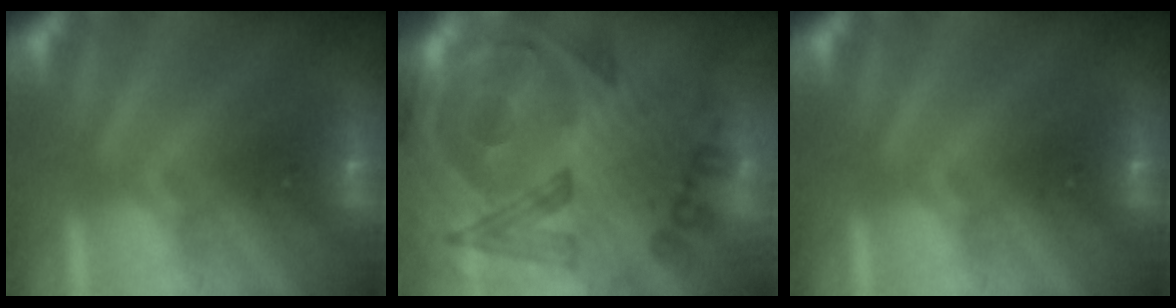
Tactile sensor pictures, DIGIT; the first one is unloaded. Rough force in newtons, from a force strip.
{"total": 6.5}
{"total": 0.0}